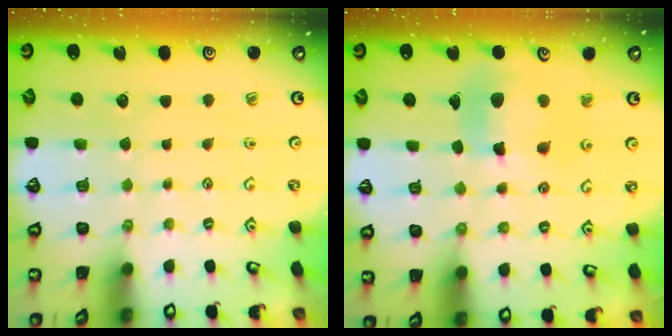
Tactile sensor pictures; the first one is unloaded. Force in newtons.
{"total": 12.1, "press": 12.0, "slide": 1.5}